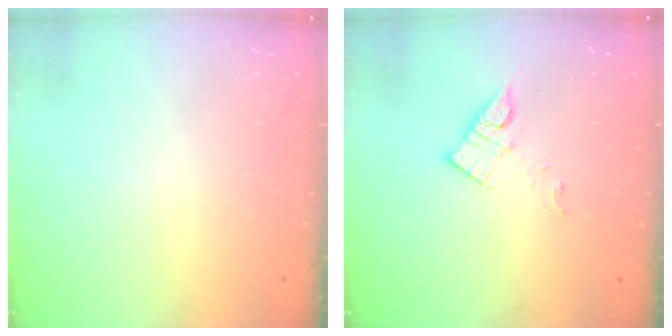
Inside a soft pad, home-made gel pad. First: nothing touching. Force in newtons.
{"total": 10.4, "press": 10.4, "slide": 0.6}